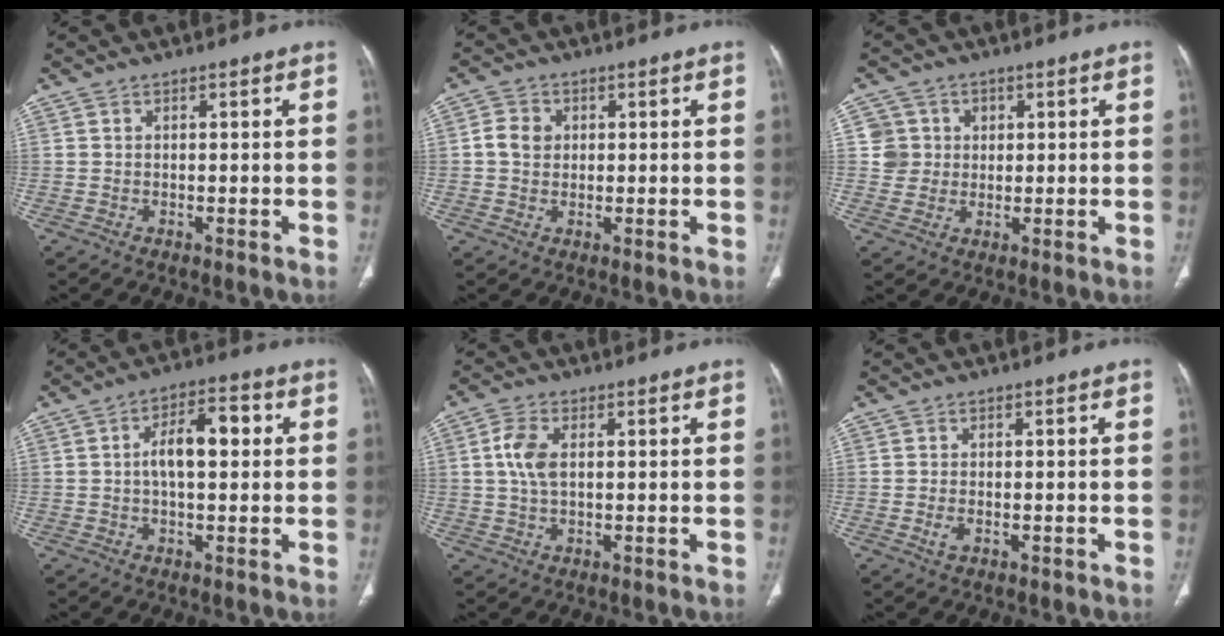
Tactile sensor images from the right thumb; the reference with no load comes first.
{"total": 4.1, "force": [0.5, 3.5, 2.1], "torque": [-0.030, 0.005, 0.007]}
{"total": 5.3, "force": [1.1, 5.1, 0.4], "torque": [0.026, 0.003, 0.018]}
{"total": 8.4, "force": [1.0, 4.0, 7.3], "torque": [-0.116, 0.022, 0.009]}
{"total": 5.6, "force": [0.9, 3.0, 4.6], "torque": [-0.108, 0.006, 0.016]}
{"total": 1.9, "force": [-0.6, 1.1, 1.5], "torque": [-0.033, 0.002, -0.010]}